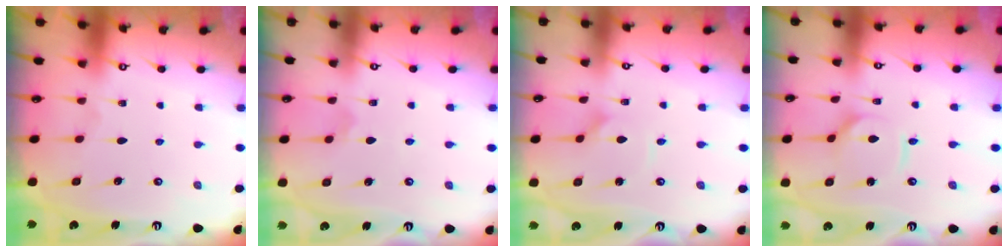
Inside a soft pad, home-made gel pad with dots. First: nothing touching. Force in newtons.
{"total": 2.0, "press": 2.0, "slide": 0.2}
{"total": 1.0, "press": 1.0, "slide": 0.2}
{"total": 3.2, "press": 3.2, "slide": 0.4}